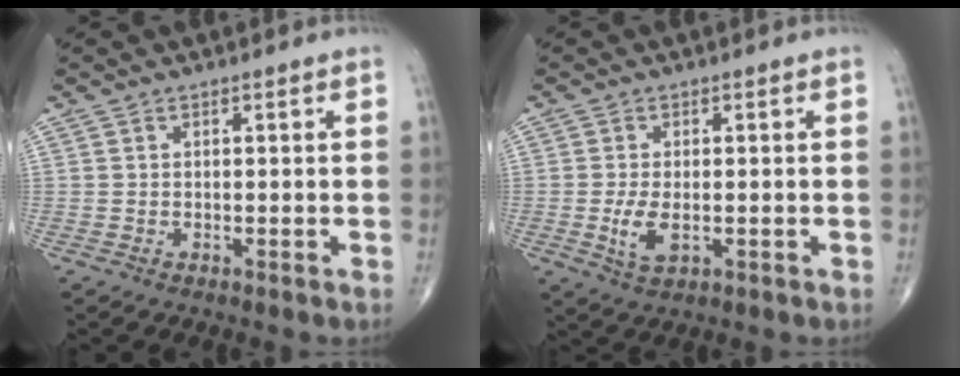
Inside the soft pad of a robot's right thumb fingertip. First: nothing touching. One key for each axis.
{"total": 4.4, "fx": -0.7, "fy": 2.2, "fz": 3.8, "tx": -0.076, "ty": -0.009, "tz": -0.010}